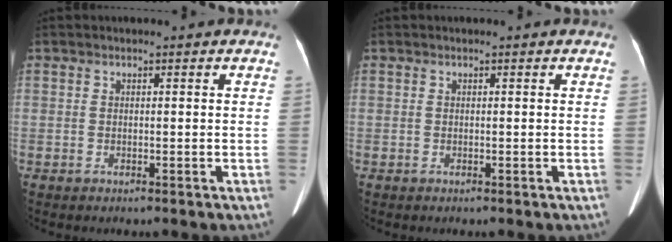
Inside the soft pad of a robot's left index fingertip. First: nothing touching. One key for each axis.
{"total": 0.0}